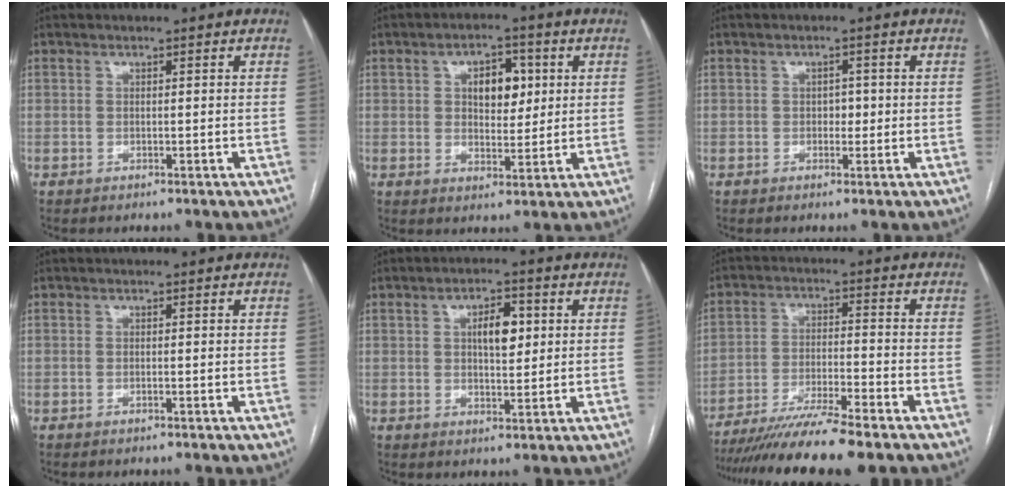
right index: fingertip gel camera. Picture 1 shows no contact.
{"total": 6.6, "force": [1.8, 3.7, 5.2], "torque": [-0.077, 0.014, 0.032]}
{"total": 1.7, "force": [-0.2, 1.1, 1.2], "torque": [-0.012, 0.004, -0.003]}
{"total": 0.0}
{"total": 5.4, "force": [1.3, 2.2, 4.7], "torque": [-0.076, 0.009, 0.023]}
{"total": 11.4, "force": [-9.6, -0.9, 6.0], "torque": [-0.092, -0.025, -0.161]}